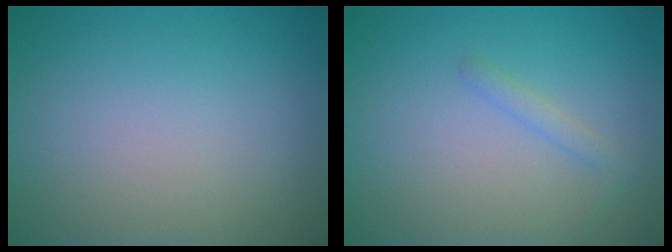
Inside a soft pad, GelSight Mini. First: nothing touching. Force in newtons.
{"total": 1.1, "press": 1.1, "slide": 0.0}